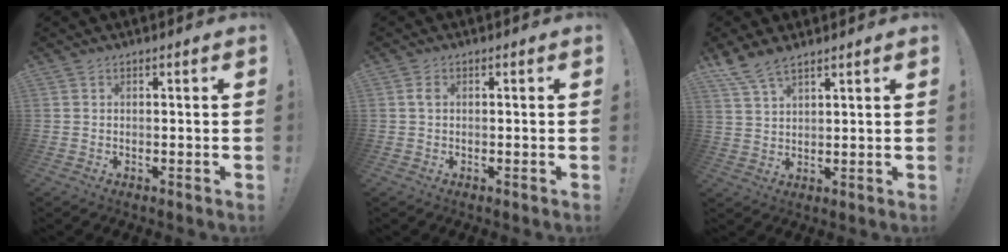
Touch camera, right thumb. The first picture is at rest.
{"total": 1.5, "force": [0.2, 0.9, 1.1], "torque": [-0.019, 0.004, 0.003]}
{"total": 6.6, "force": [5.4, 2.1, 3.3], "torque": [-0.075, -0.024, 0.105]}